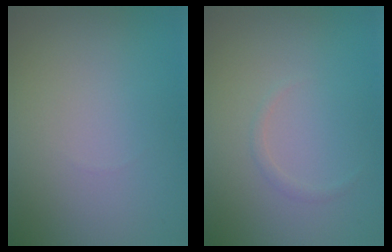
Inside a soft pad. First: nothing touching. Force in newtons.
{"total": 0.6, "press": 0.6, "slide": 0.0}